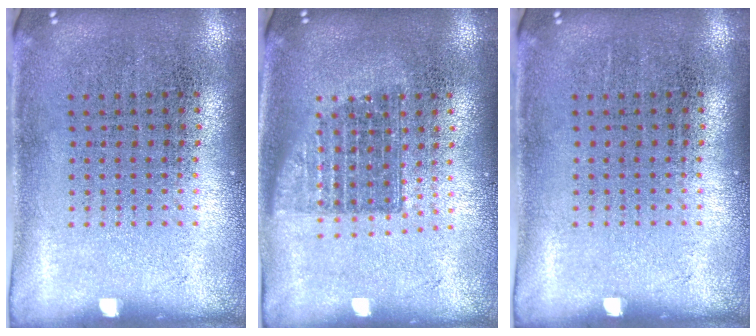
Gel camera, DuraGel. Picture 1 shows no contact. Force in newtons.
{"total": 1.4, "press": 1.2, "slide": 0.8}
{"total": 0.0}